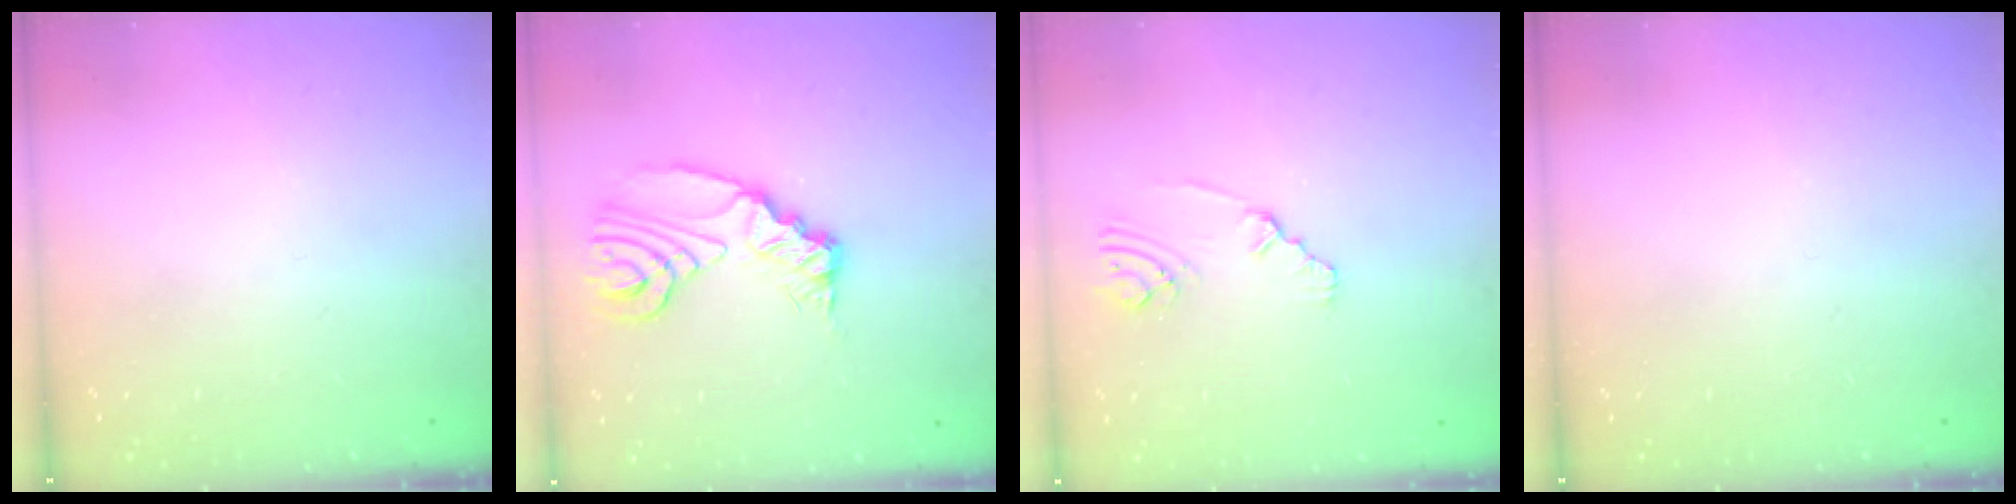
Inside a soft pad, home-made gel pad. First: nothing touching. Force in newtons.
{"total": 10.4, "press": 10.4, "slide": 1.2}
{"total": 2.7, "press": 2.7, "slide": 0.5}
{"total": 0.0}